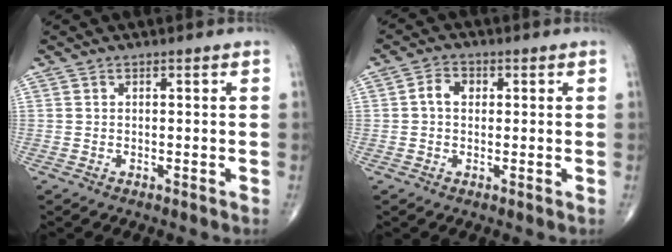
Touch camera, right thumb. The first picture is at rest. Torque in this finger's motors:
{"motor_torque": [0.01, 0.00, 0.27, 0.09, 0.08]}